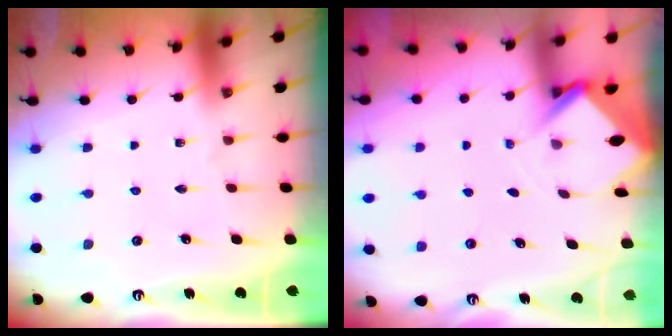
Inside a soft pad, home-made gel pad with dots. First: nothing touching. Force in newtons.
{"total": 2.9, "press": 2.9, "slide": 0.2}